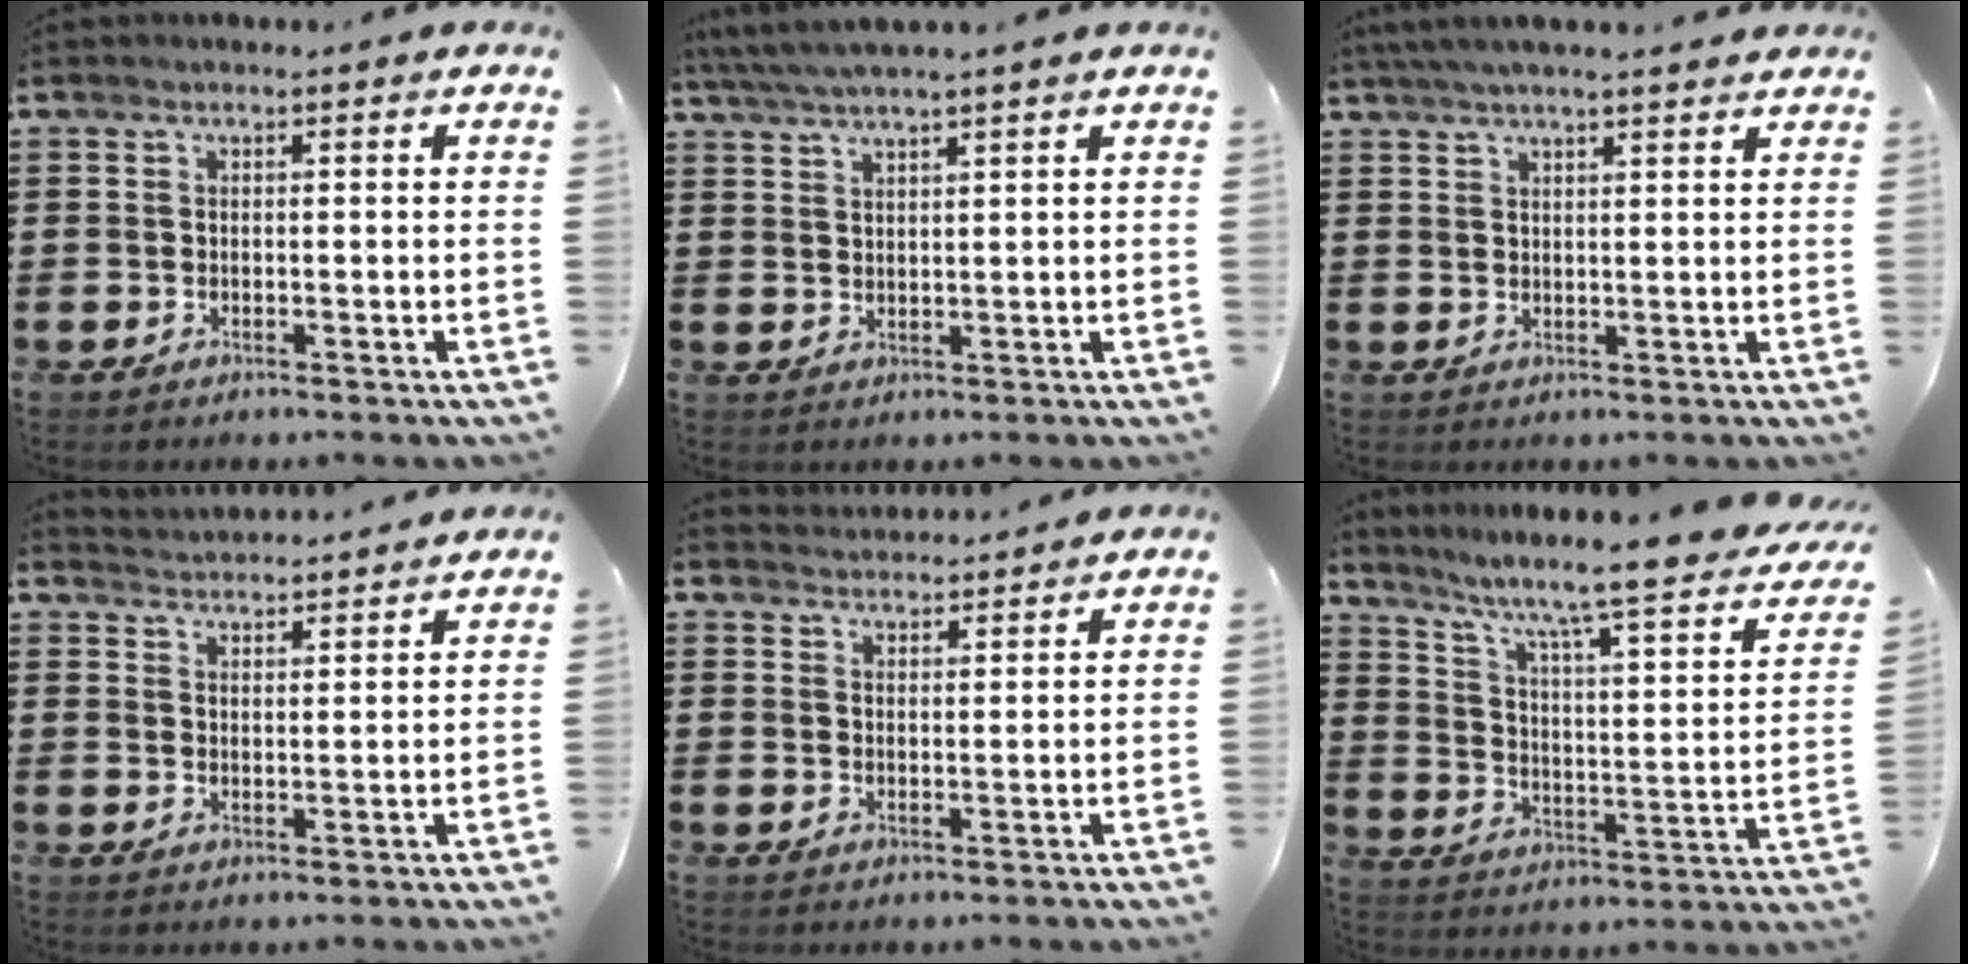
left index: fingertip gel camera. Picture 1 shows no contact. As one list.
[{"total": 3.6, "force": [3.1, -0.6, 1.7], "torque": [-0.041, -0.007, 0.056]}, {"total": 3.5, "force": [3.0, -0.1, 1.7], "torque": [-0.042, -0.001, 0.056]}, {"total": 3.0, "force": [2.9, -0.3, -0.4], "torque": [-0.003, -0.016, 0.054]}, {"total": 2.6, "force": [2.6, -0.1, -0.3], "torque": [-0.002, -0.008, 0.051]}, {"total": 7.6, "force": [5.6, 0.1, 5.0], "torque": [-0.113, -0.054, 0.079]}]